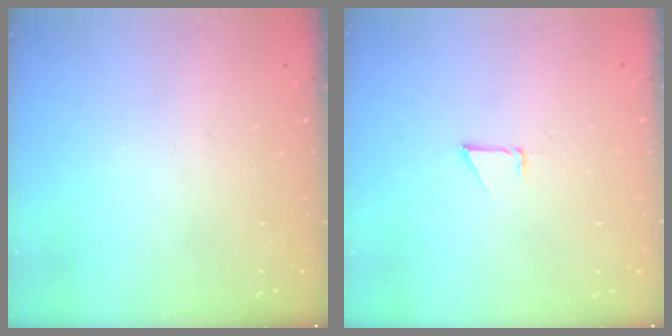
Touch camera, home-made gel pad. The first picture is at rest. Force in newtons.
{"total": 0.9, "press": 0.9, "slide": 0.1}